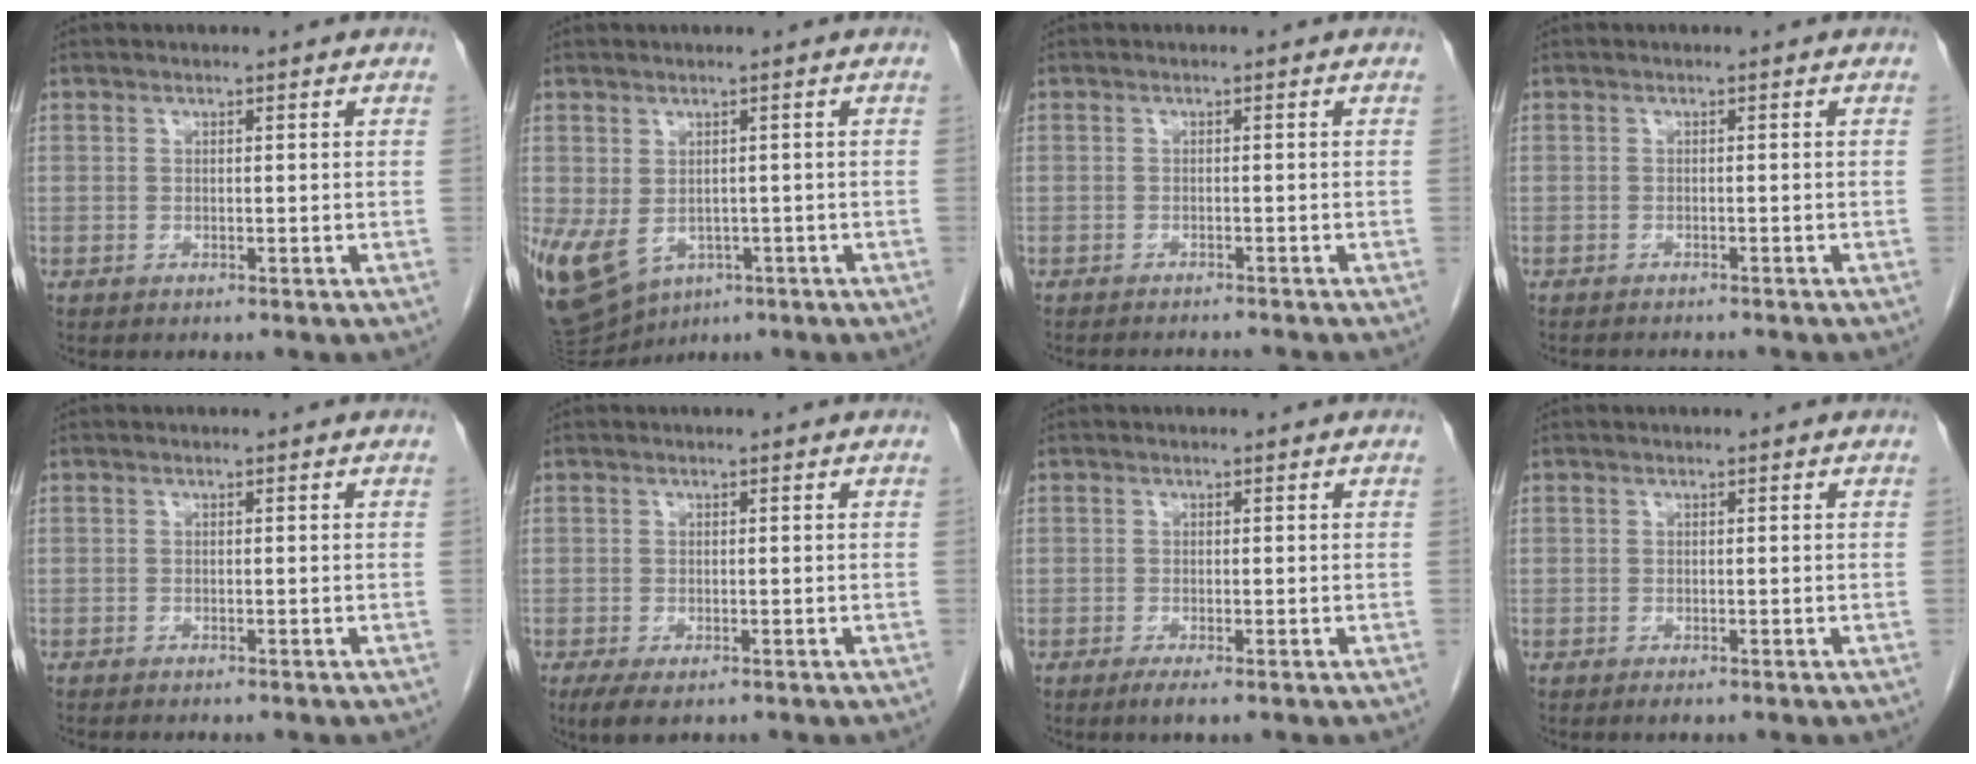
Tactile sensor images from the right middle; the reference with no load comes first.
{"total": 14.8, "force": [-6.2, 10.1, 8.8], "torque": [-0.212, -0.018, -0.083]}
{"total": 5.2, "force": [-5.1, -0.2, 1.4], "torque": [-0.010, -0.009, -0.066]}
{"total": 4.9, "force": [-4.5, 0.8, 1.7], "torque": [-0.016, -0.005, -0.058]}
{"total": 1.7, "force": [-1.4, 0.3, 0.8], "torque": [-0.013, -0.002, -0.016]}
{"total": 3.2, "force": [-1.9, 1.2, 2.3], "torque": [-0.040, -0.007, -0.028]}
{"total": 1.4, "force": [-0.9, 0.2, 1.1], "torque": [-0.022, -0.004, -0.016]}
{"total": 0.6, "force": [-0.4, 0.3, 0.4], "torque": [-0.006, -0.001, -0.005]}